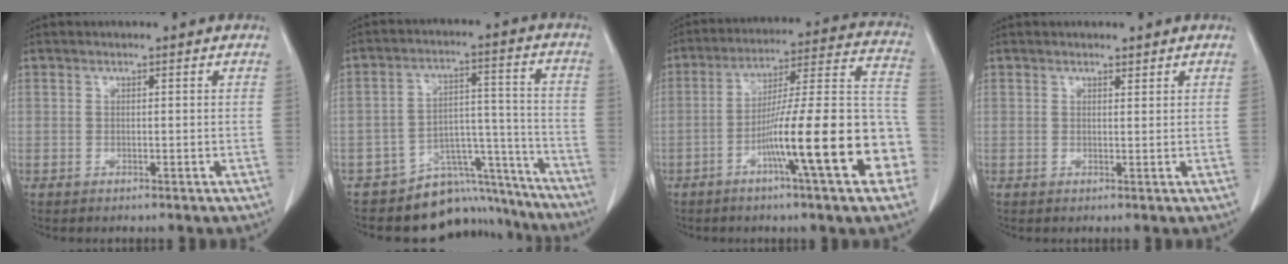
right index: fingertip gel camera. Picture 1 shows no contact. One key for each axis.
{"total": 11.8, "fx": -10.7, "fy": 5.0, "fz": 0.6, "tx": 0.018, "ty": 0.083, "tz": -0.157}
{"total": 20.5, "fx": -7.2, "fy": 1.4, "fz": 19.1, "tx": -0.228, "ty": 0.021, "tz": -0.108}
{"total": 0.8, "fx": 0.8, "fy": 0.3, "fz": 0.2, "tx": -0.009, "ty": -0.004, "tz": 0.012}